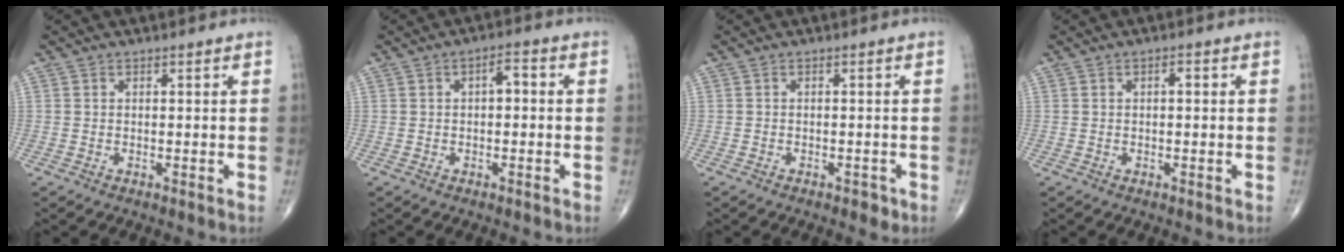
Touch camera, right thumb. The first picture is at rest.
{"total": 3.2, "force": [0.3, 1.5, 2.9], "torque": [-0.037, 0.011, -0.003]}
{"total": 1.2, "force": [-0.7, 0.7, 0.7], "torque": [-0.007, 0.003, -0.008]}
{"total": 1.4, "force": [0.2, 0.6, 1.2], "torque": [-0.019, 0.002, 0.001]}